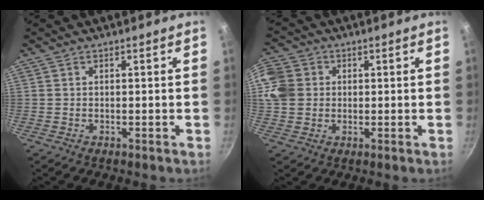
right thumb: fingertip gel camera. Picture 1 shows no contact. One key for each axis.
{"total": 9.1, "fx": 1.5, "fy": 8.0, "fz": 4.1, "tx": -0.075, "ty": 0.001, "tz": 0.016}